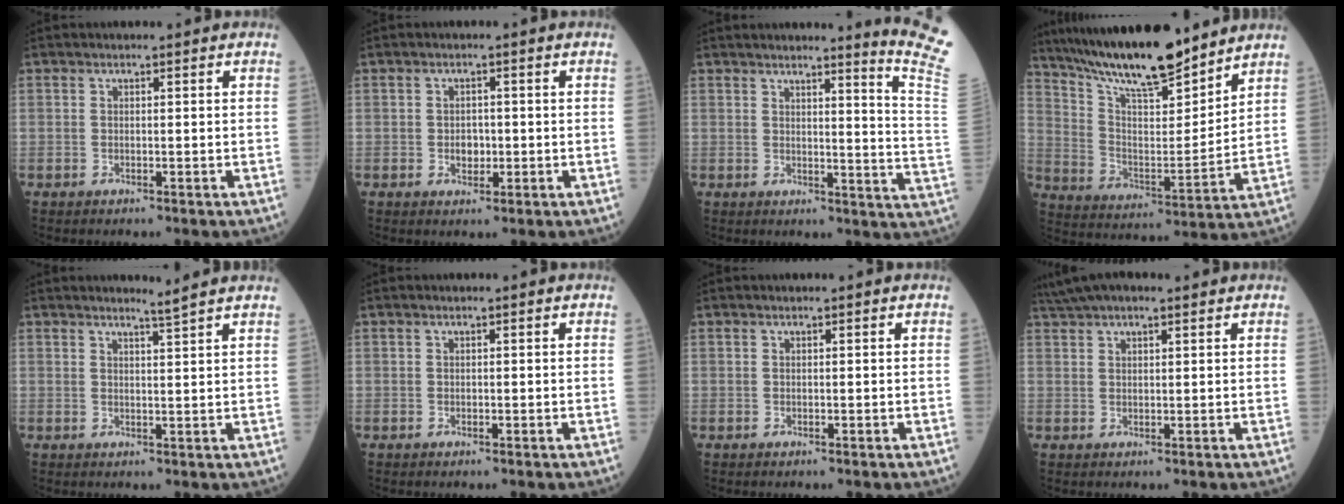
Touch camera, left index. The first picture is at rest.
{"total": 2.3, "force": [-0.4, 1.7, 1.5], "torque": [-0.023, 0.004, -0.003]}
{"total": 10.5, "force": [8.8, -3.5, 4.5], "torque": [-0.061, -0.103, 0.084]}
{"total": 17.8, "force": [15.1, 2.5, 9.1], "torque": [-0.162, -0.001, 0.270]}
{"total": 2.5, "force": [2.2, -1.1, 0.5], "torque": [-0.025, -0.014, 0.036]}
{"total": 0.0}
{"total": 0.0}
{"total": 7.1, "force": [5.7, 1.4, 4.0], "torque": [-0.070, 0.046, 0.099]}